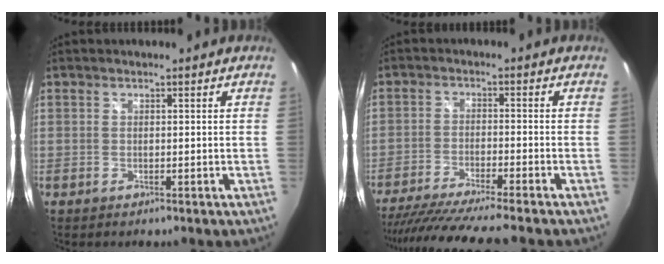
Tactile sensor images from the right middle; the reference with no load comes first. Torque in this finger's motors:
{"motor_torque": [1.07, -1.07, 0.22, 0.08]}